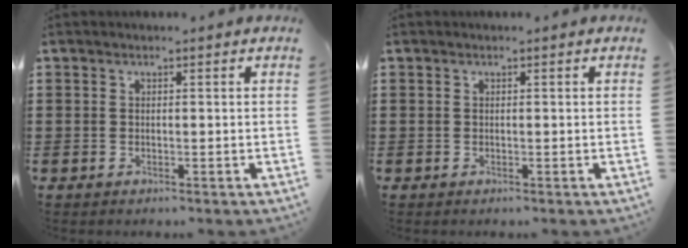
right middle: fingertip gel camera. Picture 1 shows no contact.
{"total": 0.0}